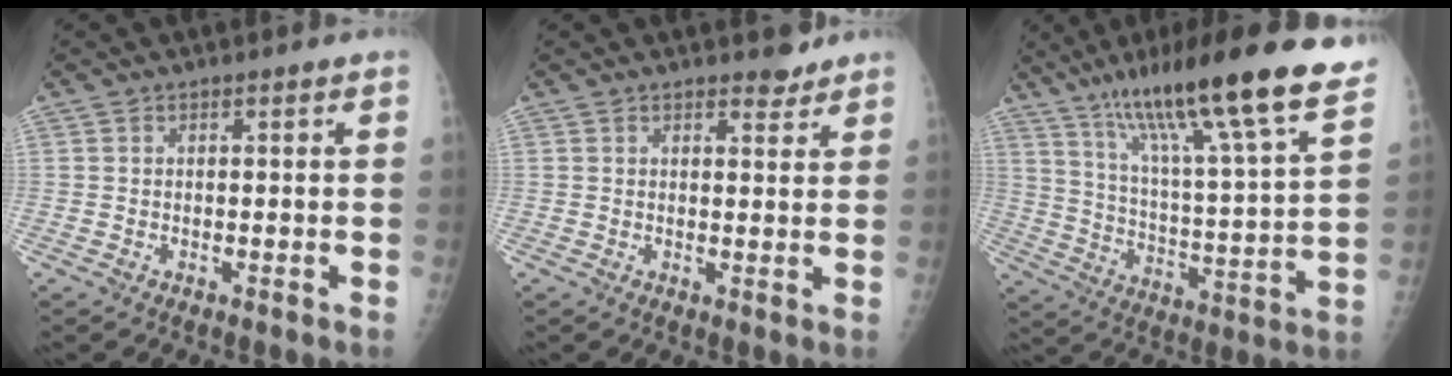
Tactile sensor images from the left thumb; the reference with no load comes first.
{"total": 2.7, "force": [2.3, 1.1, 0.8], "torque": [0.003, -0.017, 0.031]}
{"total": 24.7, "force": [17.4, 2.5, 17.3], "torque": [-0.264, -0.055, 0.278]}